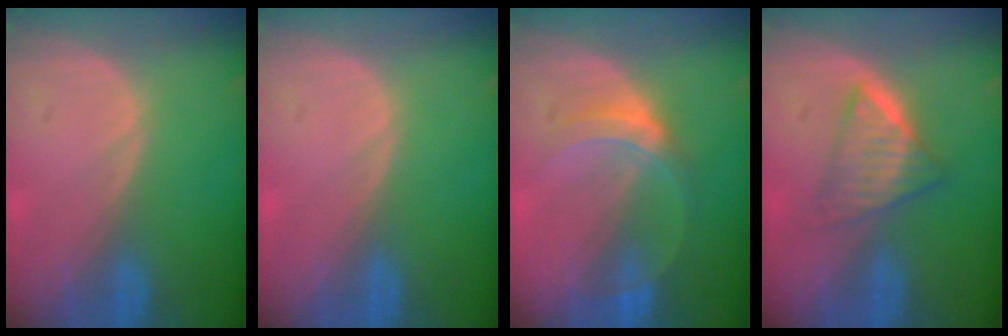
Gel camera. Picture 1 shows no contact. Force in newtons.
{"total": 0.0}
{"total": 5.2, "press": 4.8, "slide": 1.8}
{"total": 6.3, "press": 5.4, "slide": 3.3}